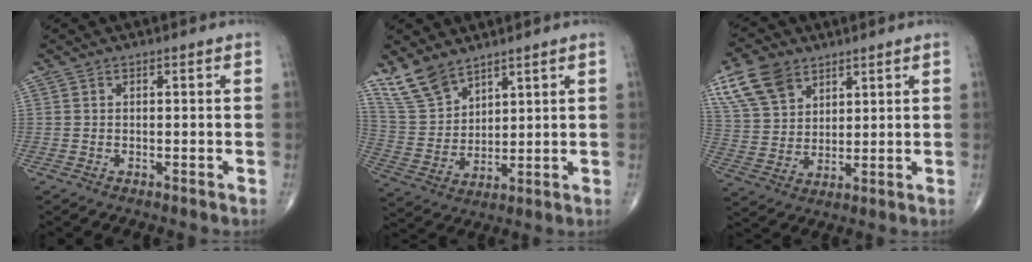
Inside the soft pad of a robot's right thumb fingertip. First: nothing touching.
{"total": 9.3, "force": [7.2, 4.4, 3.7], "torque": [-0.069, -0.030, 0.161]}
{"total": 11.1, "force": [6.4, 7.2, 5.4], "torque": [-0.090, -0.016, 0.131]}